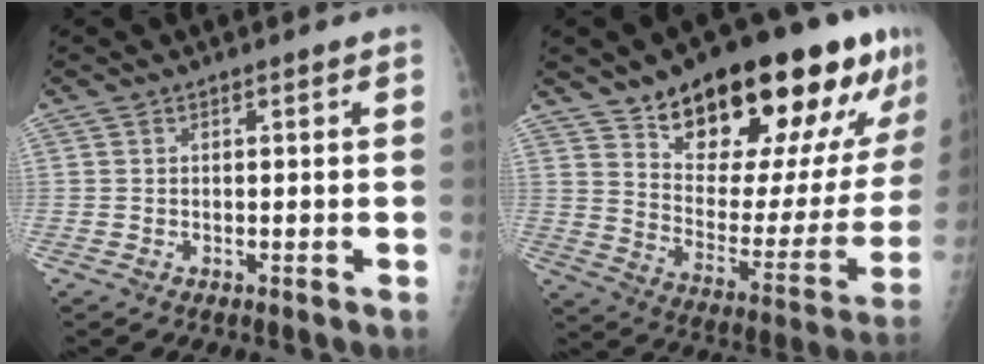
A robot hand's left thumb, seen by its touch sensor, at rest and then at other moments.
{"total": 27.7, "force": [17.6, 10.4, 18.7], "torque": [-0.233, -0.062, 0.272]}